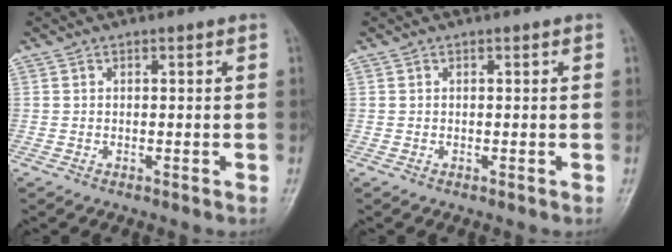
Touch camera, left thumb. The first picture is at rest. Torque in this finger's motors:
{"motor_torque": [0.06, 0.07, 0.00, 0.00, 0.00]}